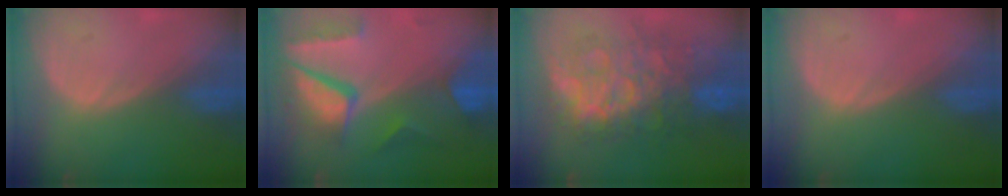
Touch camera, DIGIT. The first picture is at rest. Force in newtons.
{"total": 10.4, "press": 8.8, "slide": 5.7}
{"total": 11.8, "press": 11.8, "slide": 1.2}
{"total": 0.0}